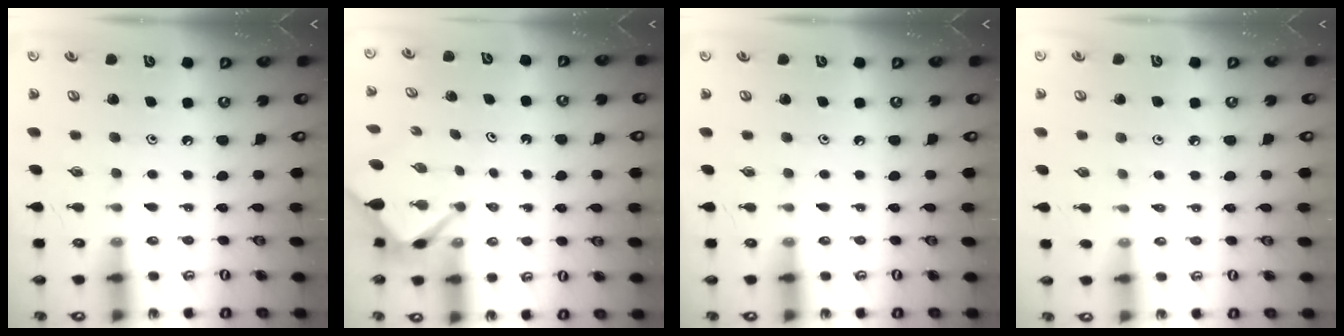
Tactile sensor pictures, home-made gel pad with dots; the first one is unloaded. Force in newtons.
{"total": 2.9, "press": 2.9, "slide": 0.2}
{"total": 0.0}
{"total": 2.0, "press": 2.0, "slide": 0.5}